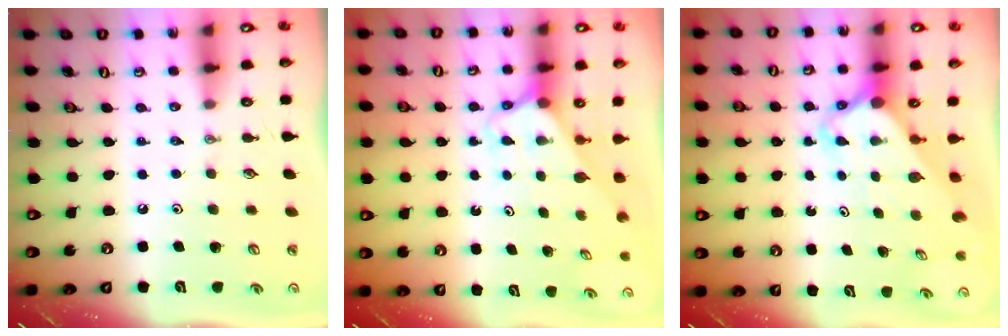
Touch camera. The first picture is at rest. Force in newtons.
{"total": 2.5, "press": 2.5, "slide": 0.2}
{"total": 3.2, "press": 3.1, "slide": 0.2}